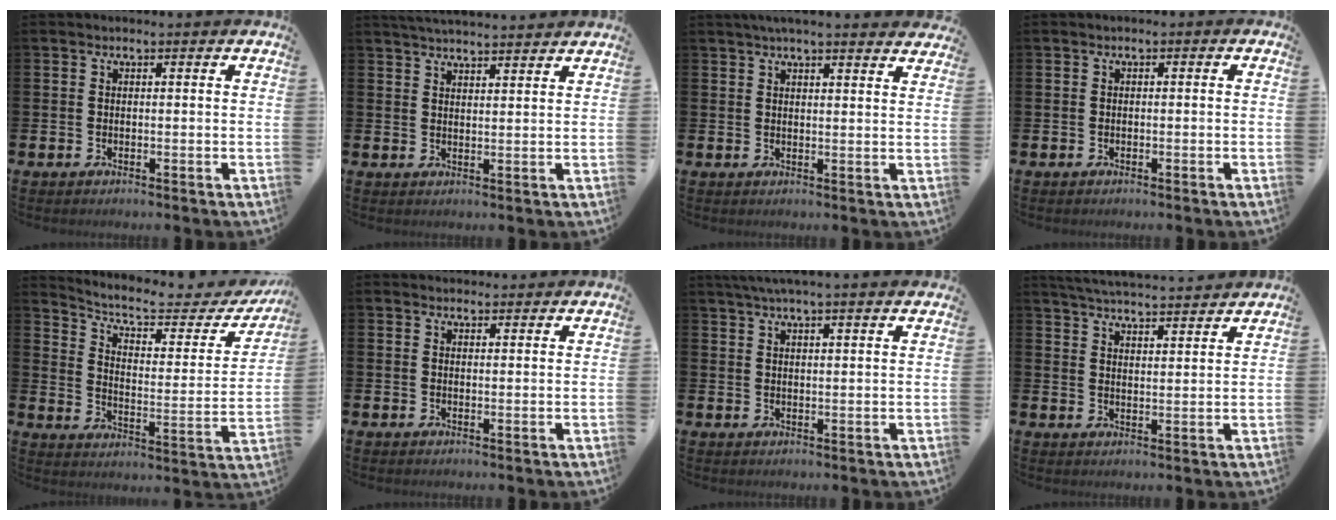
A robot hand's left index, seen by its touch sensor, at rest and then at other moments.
{"total": 3.6, "force": [3.6, -0.1, 0.3], "torque": [-0.008, -0.016, 0.065]}
{"total": 3.7, "force": [3.6, -0.1, 1.0], "torque": [-0.025, -0.011, 0.065]}
{"total": 0.6, "force": [-0.5, 0.3, 0.1], "torque": [-0.001, 0.000, -0.011]}
{"total": 7.2, "force": [6.1, 2.2, 3.1], "torque": [-0.079, -0.042, 0.098]}
{"total": 1.8, "force": [1.7, 0.5, -0.1], "torque": [0.007, -0.006, 0.030]}
{"total": 4.0, "force": [3.7, -0.4, 1.5], "torque": [-0.044, -0.003, 0.069]}
{"total": 5.0, "force": [5.0, 0.0, 0.6], "torque": [-0.027, -0.031, 0.089]}